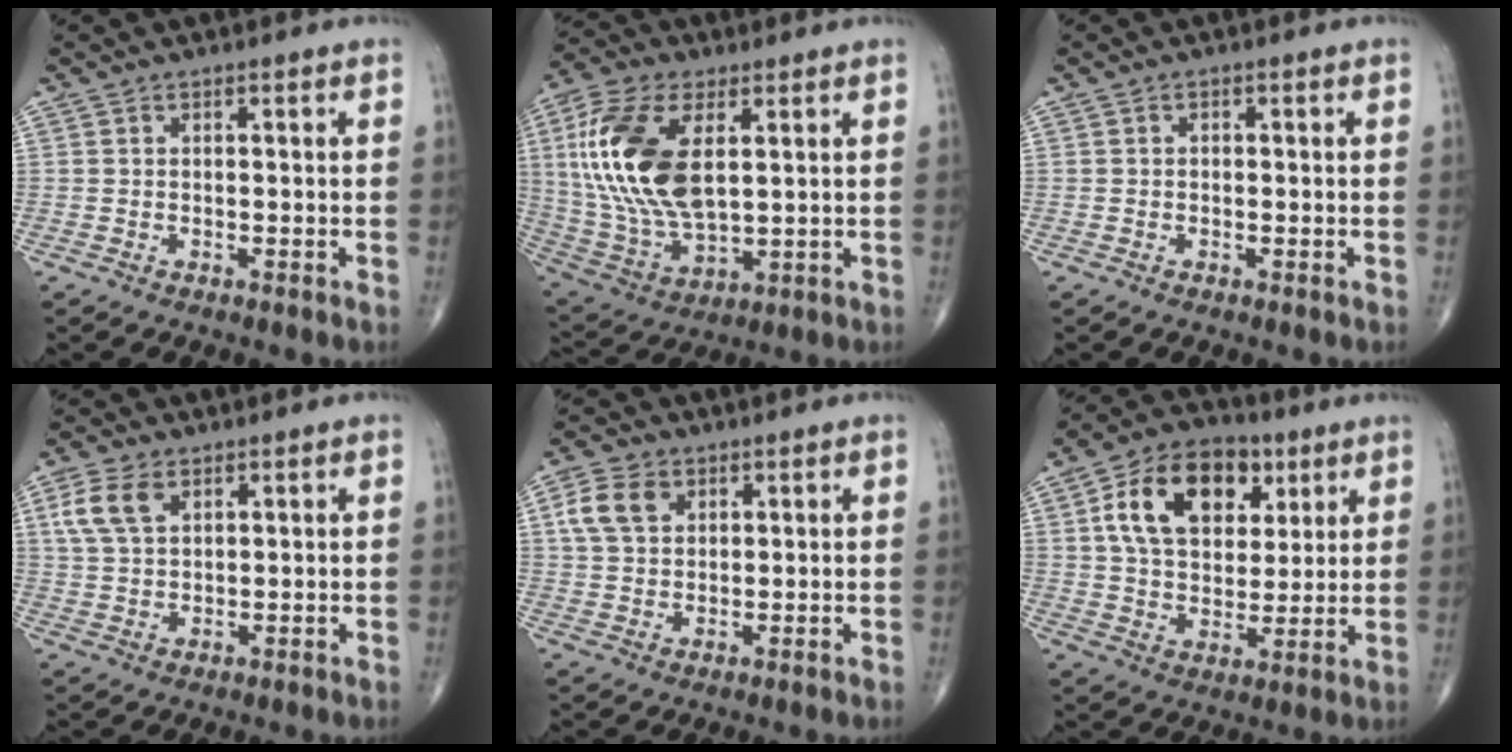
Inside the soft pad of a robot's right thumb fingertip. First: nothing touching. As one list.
[{"total": 20.2, "force": [4.3, 10.4, 16.7], "torque": [-0.349, -0.015, 0.083]}, {"total": 0.6, "force": [0.0, 0.4, 0.4], "torque": [-0.004, 0.001, -0.002]}, {"total": 6.8, "force": [2.9, 4.1, 4.6], "torque": [-0.094, 0.000, 0.061]}, {"total": 7.1, "force": [2.6, 5.0, 4.2], "torque": [-0.072, 0.002, 0.050]}, {"total": 17.8, "force": [6.4, 11.7, 11.8], "torque": [-0.172, -0.007, 0.108]}]